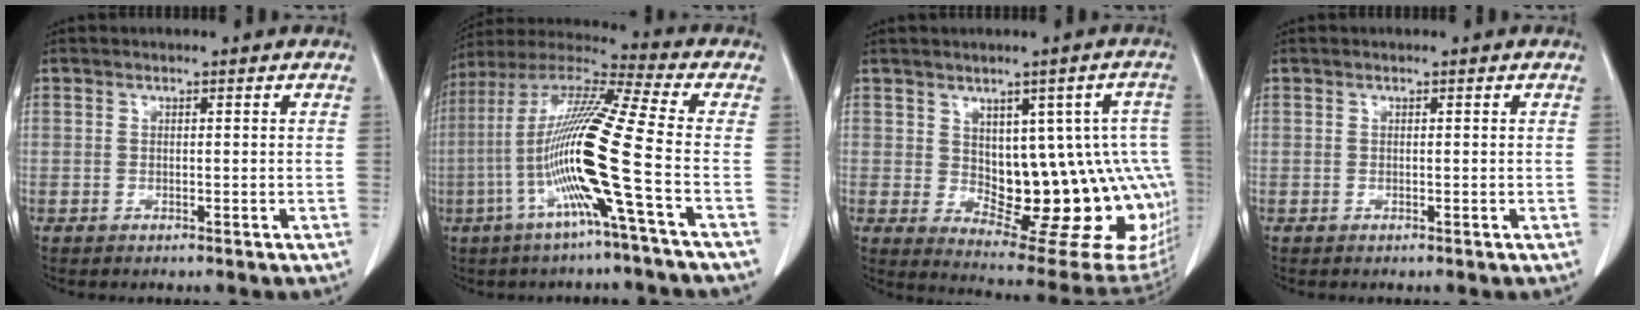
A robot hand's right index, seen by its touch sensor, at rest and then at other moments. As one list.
[{"total": 16.8, "force": [-4.6, -1.7, 16.0], "torque": [-0.315, -0.004, -0.102]}, {"total": 18.7, "force": [-0.9, 7.8, 17.0], "torque": [-0.136, 0.020, 0.016]}, {"total": 0.0}]